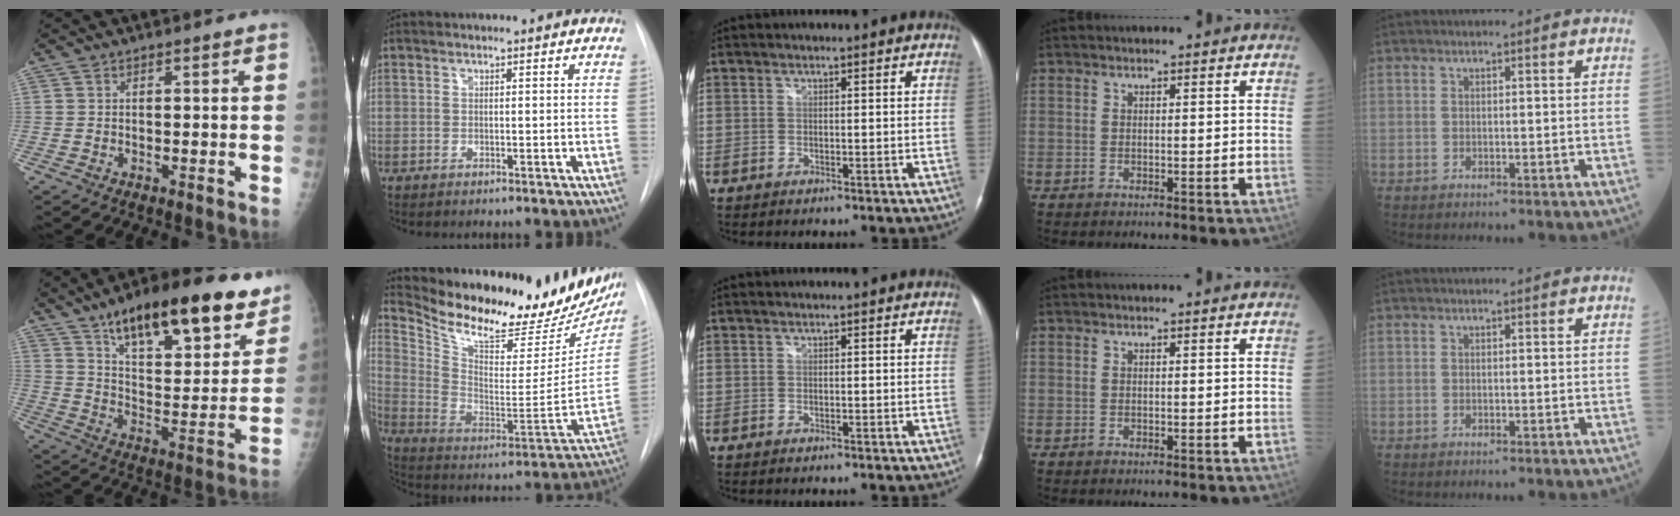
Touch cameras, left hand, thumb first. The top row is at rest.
{"thumb": {"total": 24.8, "force": [16.1, 9.2, 16.5], "torque": [-0.203, -0.050, 0.249]}, "index": {"total": 29.5, "force": [24.0, 8.2, 15.1], "torque": [-0.253, -0.044, 0.342]}}